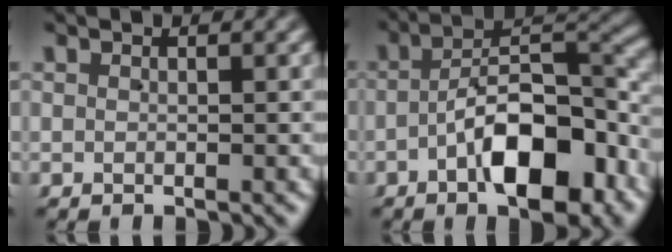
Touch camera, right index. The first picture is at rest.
{"total": 8.7, "force": [-3.6, 3.3, 7.2], "torque": [-0.091, 0.015, -0.060]}